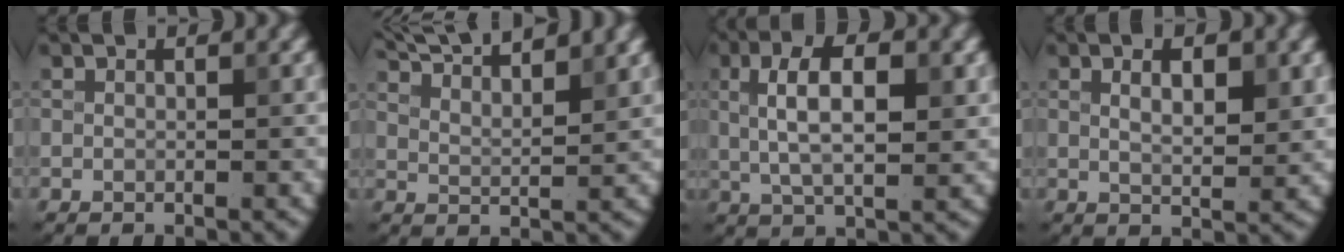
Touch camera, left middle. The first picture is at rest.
{"total": 6.9, "force": [6.0, 1.4, 3.1], "torque": [-0.041, 0.021, 0.078]}
{"total": 6.0, "force": [1.0, 2.4, 5.4], "torque": [-0.098, 0.008, 0.017]}
{"total": 3.3, "force": [1.3, 1.2, 2.8], "torque": [-0.045, 0.000, 0.024]}